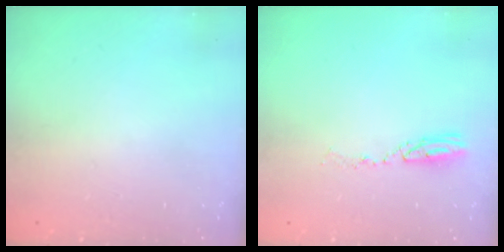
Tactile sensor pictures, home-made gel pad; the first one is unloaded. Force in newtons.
{"total": 5.4, "press": 5.3, "slide": 0.6}